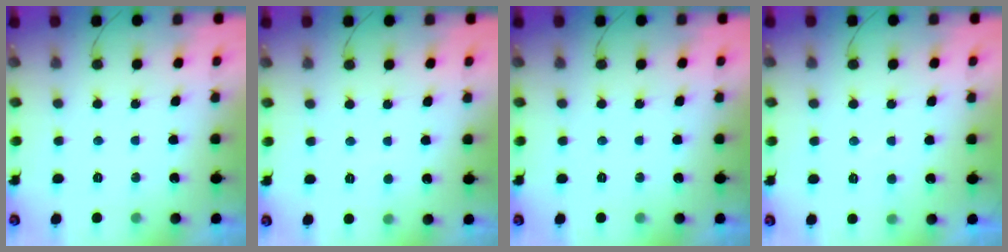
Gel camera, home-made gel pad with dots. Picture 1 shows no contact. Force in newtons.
{"total": 2.0, "press": 2.0, "slide": 0.1}
{"total": 0.0}
{"total": 2.2, "press": 2.2, "slide": 0.3}